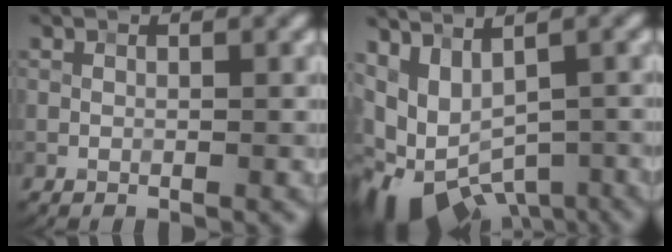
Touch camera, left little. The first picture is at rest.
{"total": 9.0, "force": [-3.3, 5.1, 6.7], "torque": [-0.116, -0.028, -0.036]}